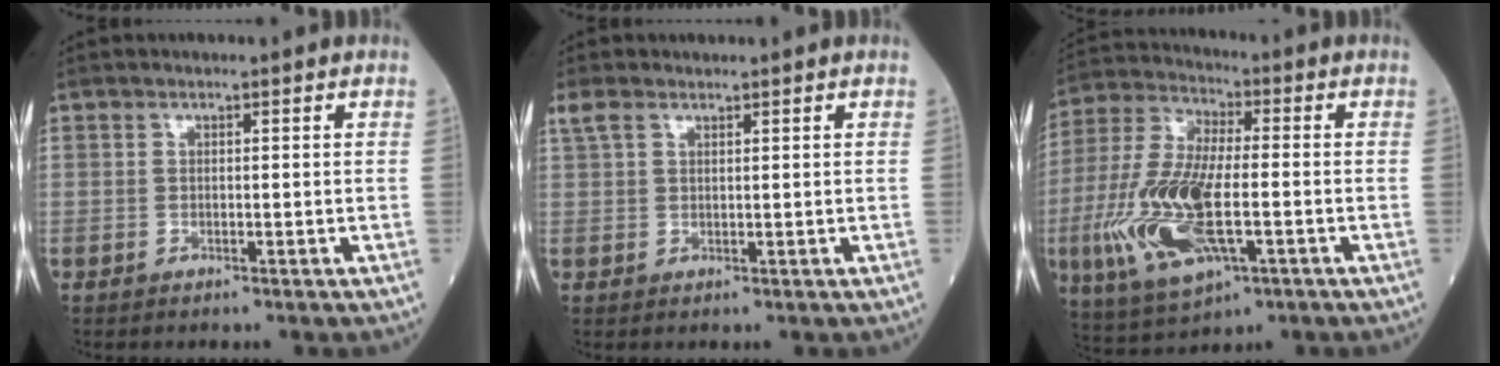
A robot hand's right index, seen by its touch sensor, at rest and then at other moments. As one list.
[{"total": 2.2, "force": [1.6, 1.0, 1.2], "torque": [-0.035, 0.019, 0.037]}, {"total": 17.5, "force": [-4.3, 6.1, 15.9], "torque": [-0.348, -0.011, -0.074]}]